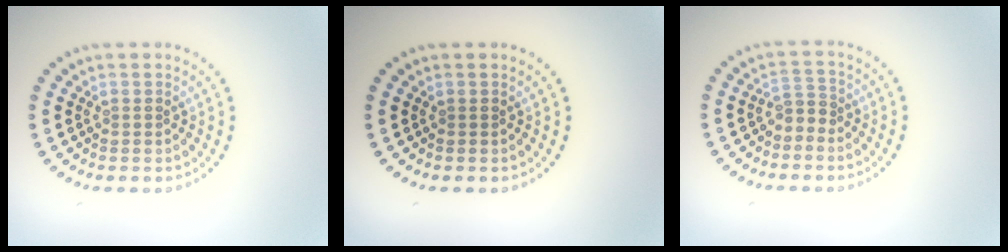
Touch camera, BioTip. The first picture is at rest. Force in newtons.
{"total": 0.0}
{"total": 1.6, "press": 1.0, "slide": 1.2}